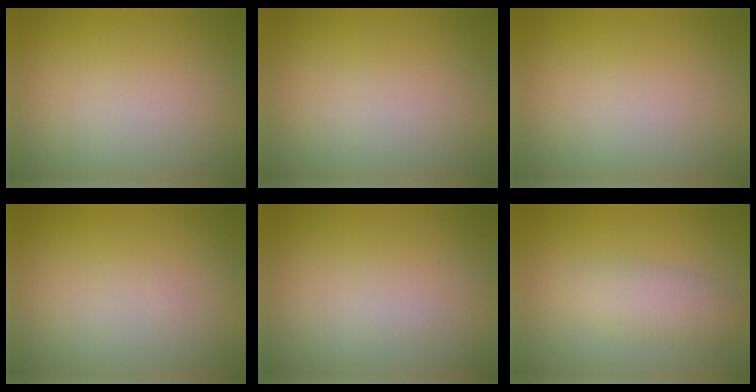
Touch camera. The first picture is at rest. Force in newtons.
{"total": 0.0}
{"total": 0.0}
{"total": 0.0}
{"total": 0.0}
{"total": 2.7, "press": 2.7, "slide": 0.0}